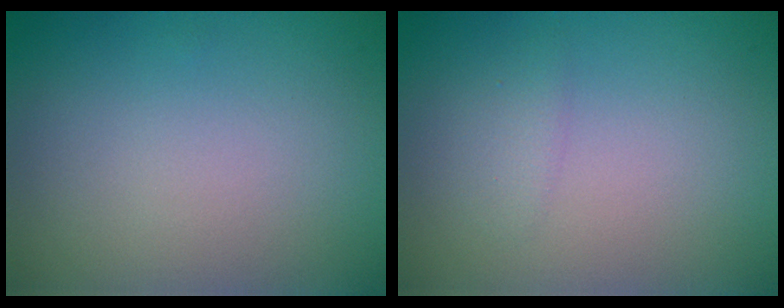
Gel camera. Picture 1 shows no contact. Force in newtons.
{"total": 1.1, "press": 1.1, "slide": 0.1}